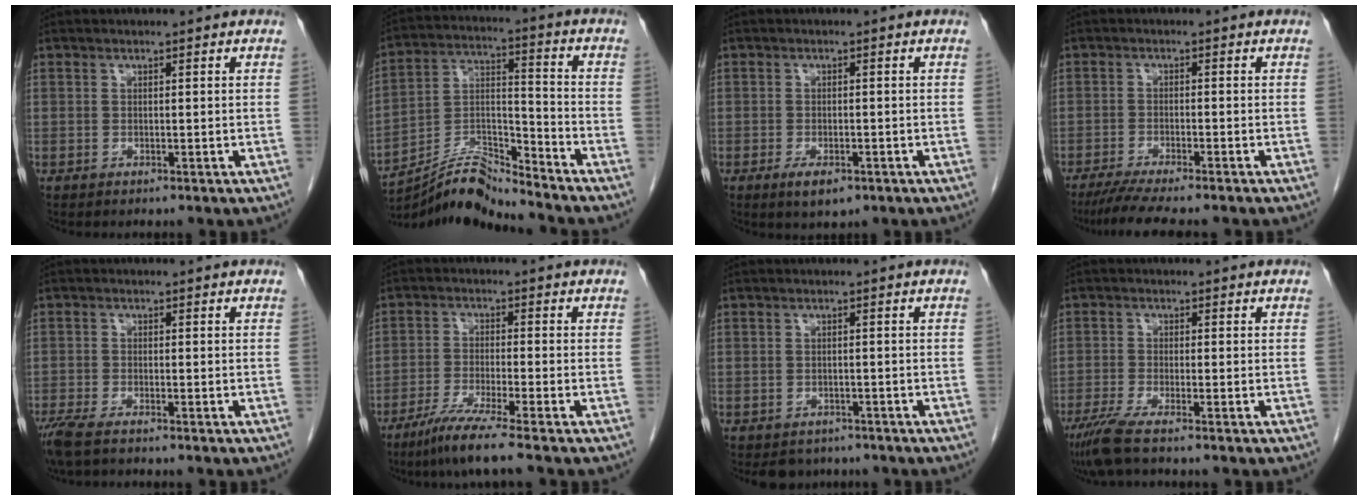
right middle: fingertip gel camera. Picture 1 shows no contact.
{"total": 9.4, "force": [-9.2, -1.2, 1.3], "torque": [-0.034, 0.031, -0.170]}
{"total": 3.5, "force": [-1.9, 1.4, 2.6], "torque": [-0.046, -0.002, -0.024]}
{"total": 8.4, "force": [-7.0, 0.3, 4.5], "torque": [-0.065, -0.019, -0.112]}
{"total": 4.6, "force": [-3.8, 0.5, 2.6], "torque": [-0.049, -0.011, -0.067]}
{"total": 7.2, "force": [-5.4, -1.1, 4.6], "torque": [-0.082, -0.026, -0.103]}
{"total": 3.8, "force": [-3.2, 2.1, 0.3], "torque": [0.003, 0.004, -0.044]}
{"total": 4.9, "force": [-3.7, -0.3, 3.2], "torque": [-0.062, -0.015, -0.074]}